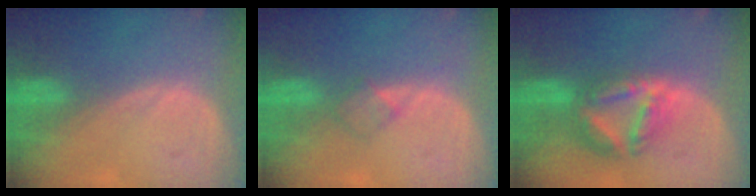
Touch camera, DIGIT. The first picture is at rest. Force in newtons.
{"total": 2.0, "press": 2.0, "slide": 0.2}
{"total": 8.0, "press": 7.0, "slide": 4.0}